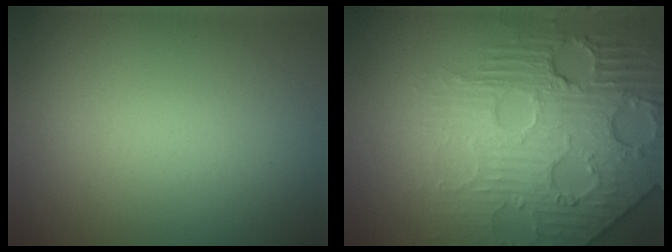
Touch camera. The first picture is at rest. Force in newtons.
{"total": 8.4, "press": 5.9, "slide": 5.9}